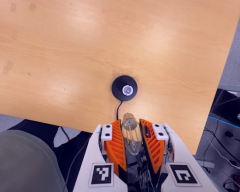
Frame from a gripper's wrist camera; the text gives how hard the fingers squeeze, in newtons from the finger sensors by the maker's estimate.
{"total": 20.5, "left": 23.2, "right": 17.8}